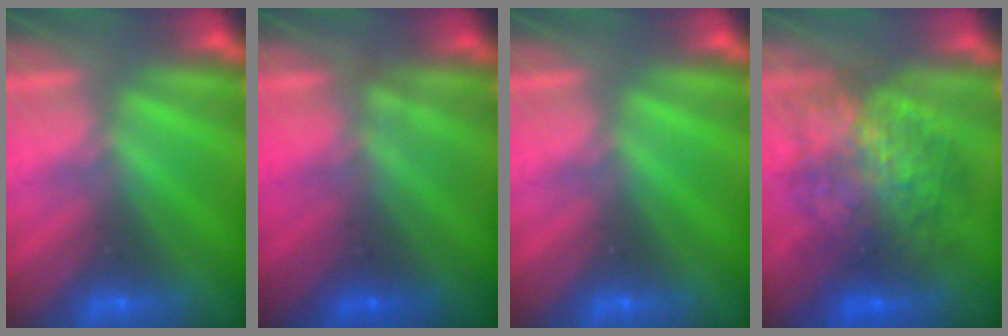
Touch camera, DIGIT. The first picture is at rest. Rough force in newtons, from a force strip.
{"total": 1.2}
{"total": 0.0}
{"total": 6.9}